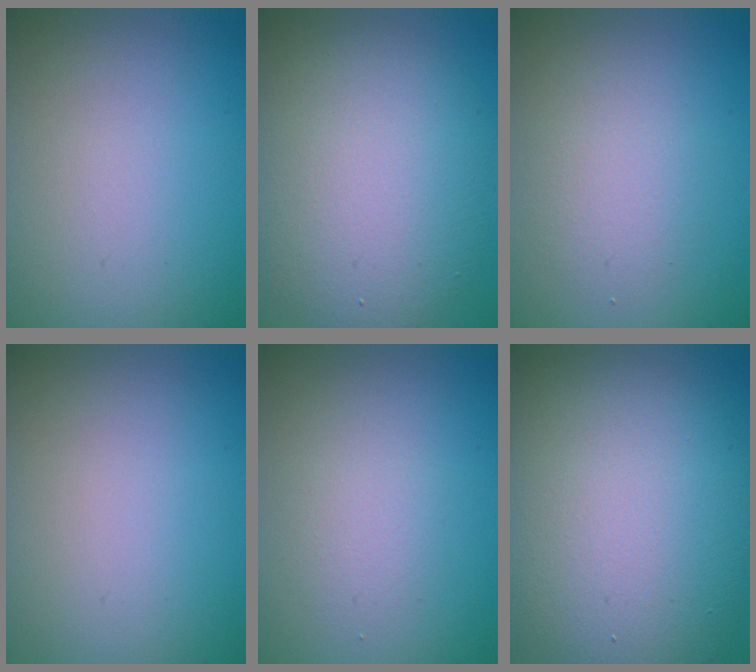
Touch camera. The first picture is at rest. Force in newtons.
{"total": 8.1, "press": 8.1, "slide": 0.4}
{"total": 2.2, "press": 2.2, "slide": 0.2}
{"total": 0.0}
{"total": 1.7, "press": 1.7, "slide": 0.2}
{"total": 11.8, "press": 11.8, "slide": 0.6}